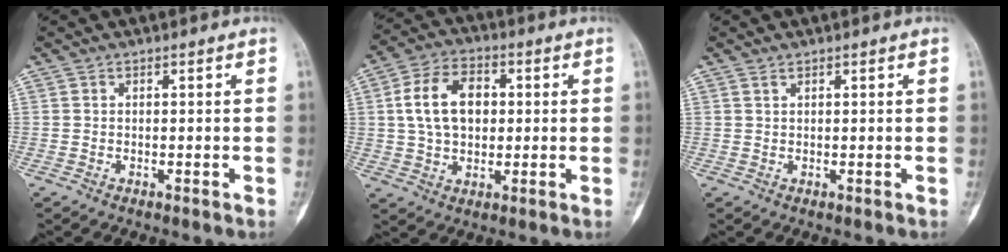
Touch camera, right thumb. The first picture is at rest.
{"total": 11.7, "force": [1.7, 7.8, 8.6], "torque": [-0.132, 0.012, 0.027]}
{"total": 0.6, "force": [0.5, 0.1, 0.1], "torque": [-0.004, -0.002, 0.012]}